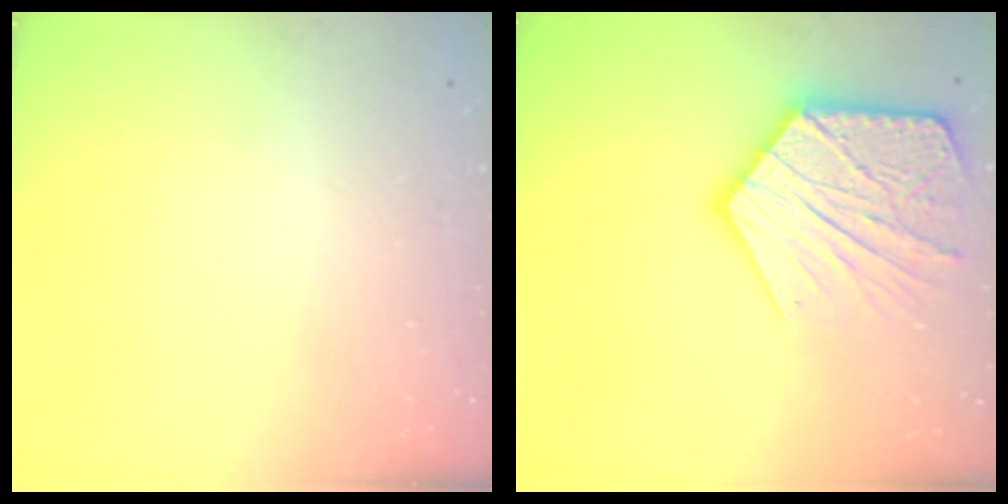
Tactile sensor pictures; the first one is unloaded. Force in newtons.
{"total": 20.8, "press": 20.7, "slide": 1.8}